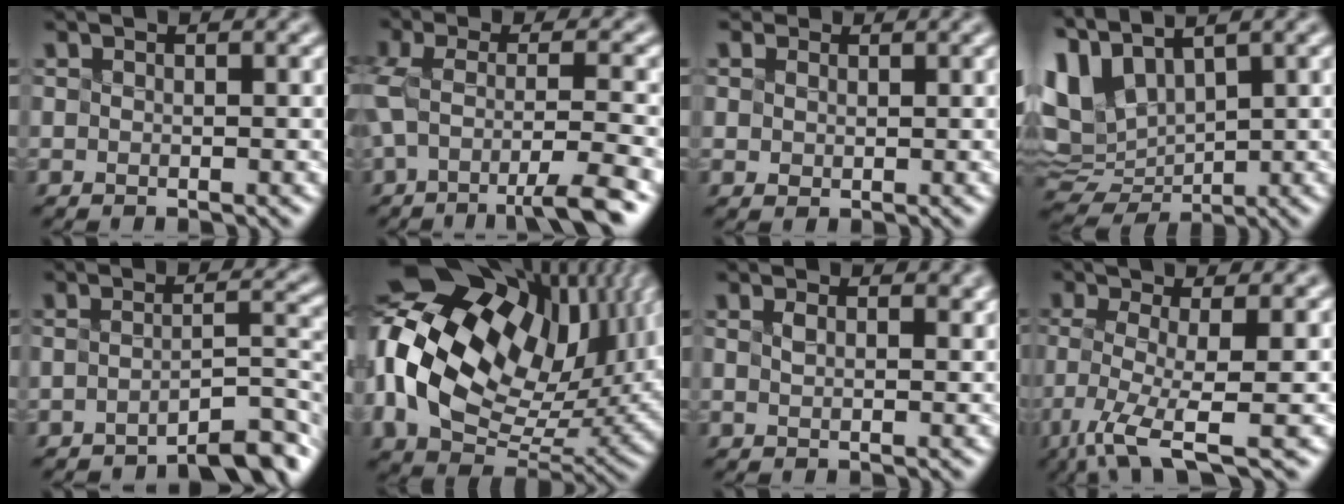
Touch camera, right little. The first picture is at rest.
{"total": 5.4, "force": [-3.9, 0.0, 3.8], "torque": [-0.089, -0.015, -0.041]}
{"total": 1.3, "force": [0.4, 0.2, -1.2], "torque": [-0.012, -0.008, 0.046]}
{"total": 4.2, "force": [1.8, 2.6, 2.7], "torque": [-0.100, -0.008, 0.068]}
{"total": 4.6, "force": [-4.4, -0.6, 1.1], "torque": [-0.020, -0.001, -0.042]}
{"total": 18.1, "force": [3.6, 12.6, 12.4], "torque": [-0.272, -0.004, 0.110]}
{"total": 0.7, "force": [-0.1, -0.5, -0.5], "torque": [0.001, -0.006, 0.023]}
{"total": 4.8, "force": [-3.2, -0.3, 3.5], "torque": [-0.084, -0.017, -0.034]}